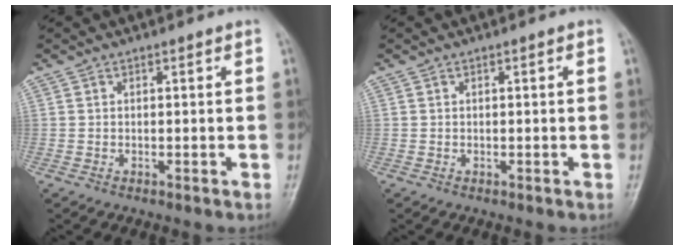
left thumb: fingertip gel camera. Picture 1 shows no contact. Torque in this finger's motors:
{"motor_torque": [0.01, 0.00, -0.04, -0.02, 0.00]}